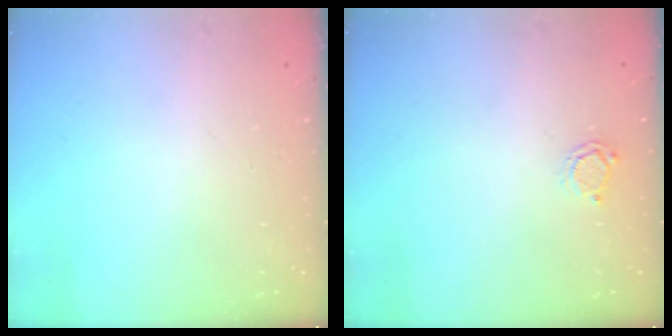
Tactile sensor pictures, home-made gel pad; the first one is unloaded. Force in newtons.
{"total": 2.2, "press": 2.1, "slide": 0.3}